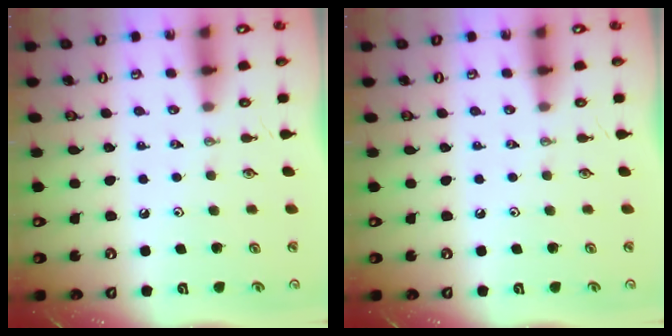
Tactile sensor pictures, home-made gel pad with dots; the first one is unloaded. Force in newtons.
{"total": 0.0}